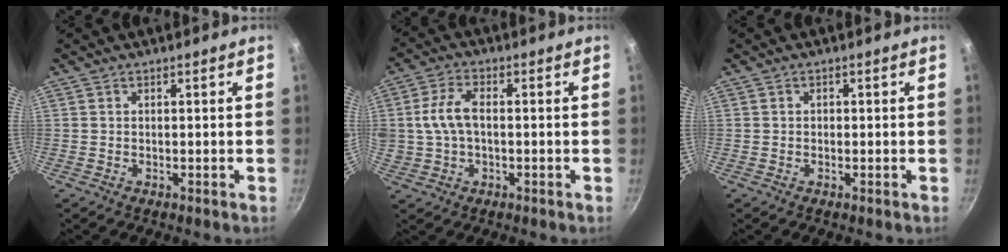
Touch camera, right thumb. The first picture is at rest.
{"total": 7.5, "force": [0.2, 4.5, 5.9], "torque": [-0.118, 0.018, -0.001]}
{"total": 0.8, "force": [0.0, 0.8, 0.4], "torque": [-0.003, 0.004, -0.001]}